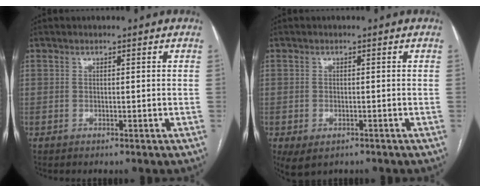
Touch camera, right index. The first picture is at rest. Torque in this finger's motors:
{"motor_torque": [0.17, -0.19, 0.01, 0.01]}